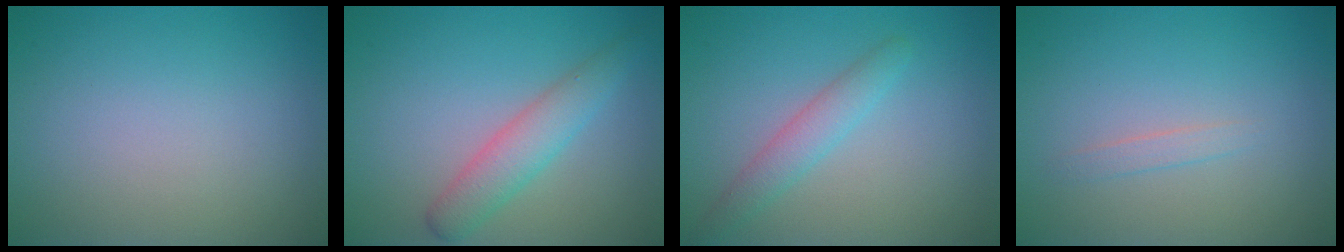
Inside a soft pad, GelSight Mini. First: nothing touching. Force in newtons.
{"total": 3.2, "press": 3.2, "slide": 0.3}
{"total": 2.4, "press": 2.4, "slide": 0.2}
{"total": 0.9, "press": 0.9, "slide": 0.0}